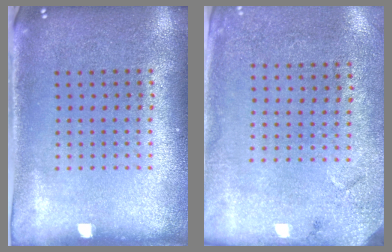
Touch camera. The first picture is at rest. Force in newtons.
{"total": 2.7, "press": 2.2, "slide": 1.6}